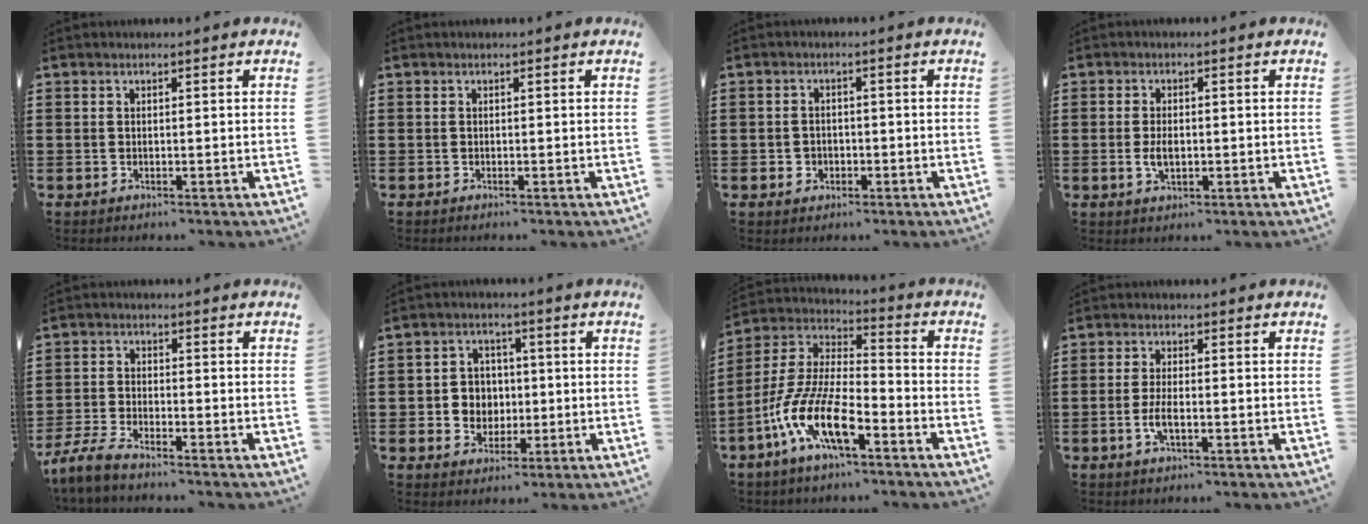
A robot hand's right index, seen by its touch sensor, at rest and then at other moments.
{"total": 0.0}
{"total": 1.8, "force": [-0.8, 1.6, 0.5], "torque": [-0.015, 0.001, -0.018]}
{"total": 3.0, "force": [-0.4, 1.7, 2.5], "torque": [-0.055, -0.001, -0.010]}
{"total": 4.4, "force": [-4.1, 0.0, 1.7], "torque": [-0.058, -0.014, -0.085]}
{"total": 4.9, "force": [-0.3, 4.7, 1.4], "torque": [-0.037, 0.011, -0.011]}
{"total": 11.9, "force": [-6.9, 3.5, 9.1], "torque": [-0.224, -0.016, -0.141]}
{"total": 3.2, "force": [-1.0, 1.0, 2.9], "torque": [-0.057, -0.002, -0.019]}